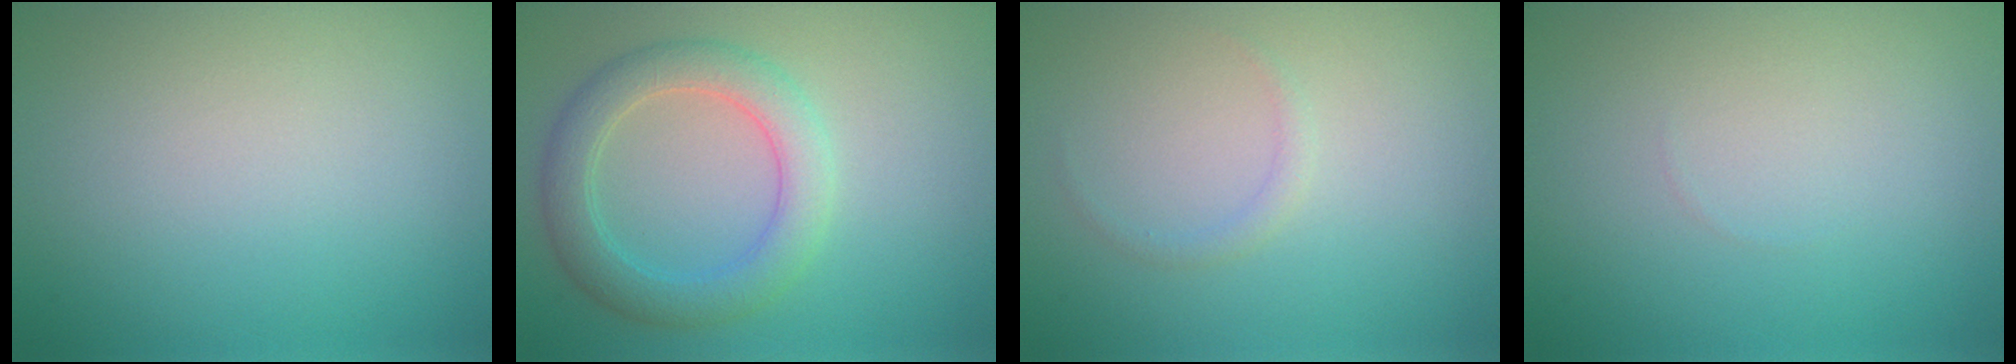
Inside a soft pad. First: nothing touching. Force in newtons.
{"total": 4.2, "press": 4.2, "slide": 0.1}
{"total": 0.8, "press": 0.8, "slide": 0.2}
{"total": 0.0}